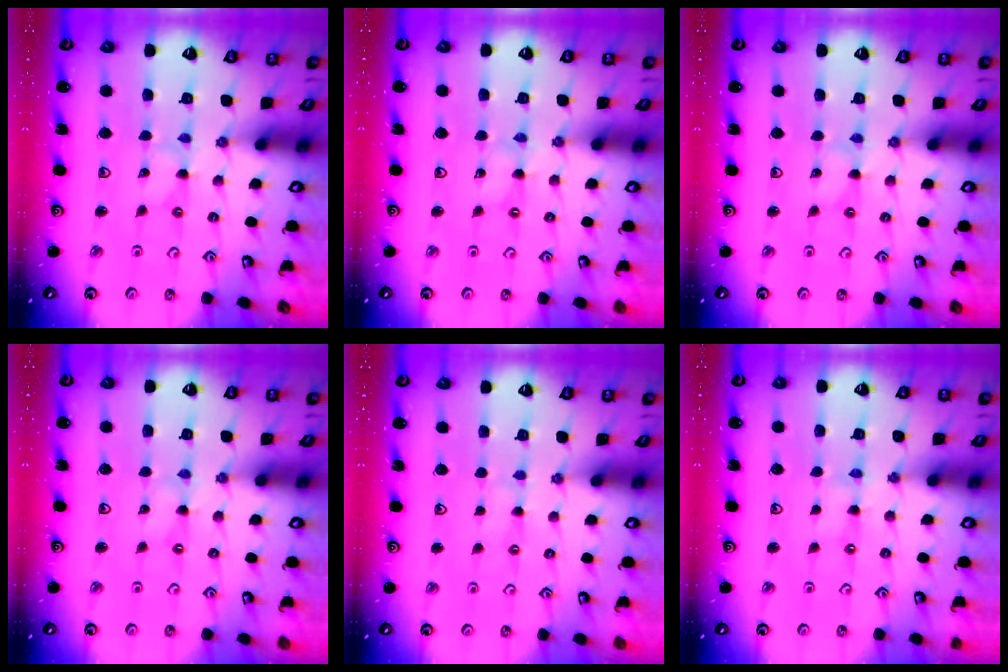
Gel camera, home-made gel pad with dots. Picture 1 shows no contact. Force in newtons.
{"total": 0.0}
{"total": 0.0}
{"total": 0.0}
{"total": 1.9, "press": 1.9, "slide": 0.3}
{"total": 1.1, "press": 1.1, "slide": 0.2}